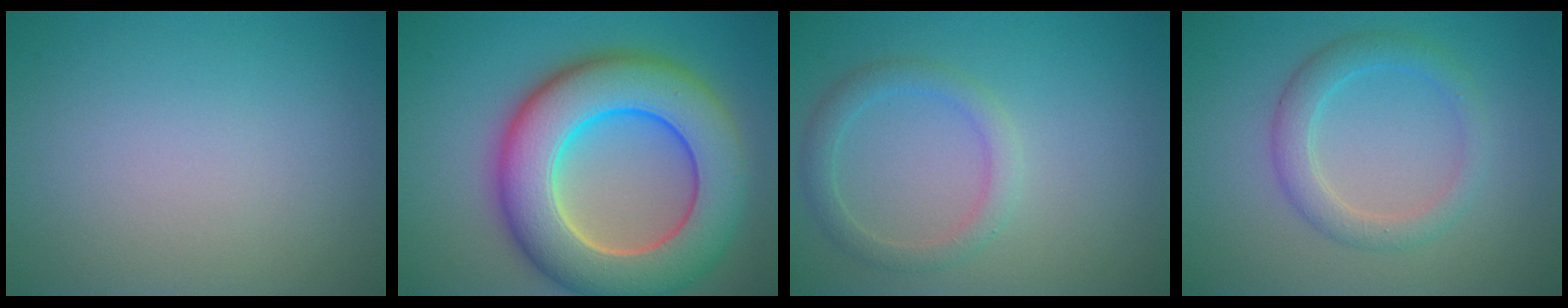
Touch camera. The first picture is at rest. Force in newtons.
{"total": 12.4, "press": 12.4, "slide": 0.8}
{"total": 2.3, "press": 2.3, "slide": 0.1}
{"total": 3.0, "press": 3.0, "slide": 0.2}